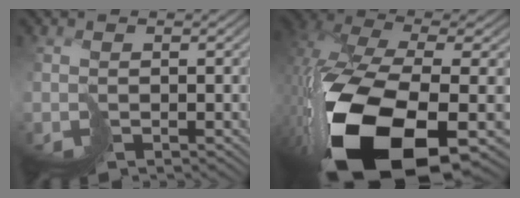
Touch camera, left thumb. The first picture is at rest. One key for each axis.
{"total": 17.5, "fx": -5.5, "fy": 8.1, "fz": 14.6, "tx": -0.331, "ty": -0.057, "tz": -0.051}